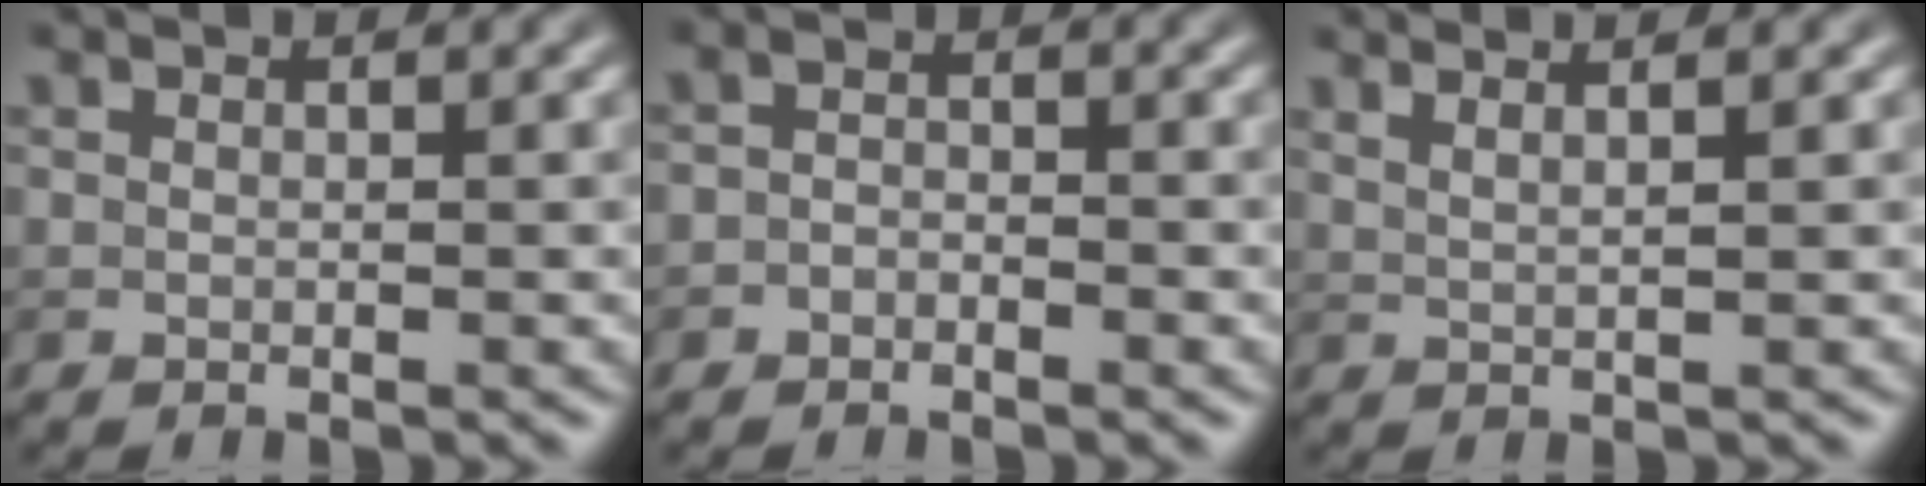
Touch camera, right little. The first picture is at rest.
{"total": 1.3, "force": [-0.8, 0.9, 0.5], "torque": [-0.009, 0.004, -0.019]}
{"total": 3.8, "force": [2.5, 1.5, 2.4], "torque": [-0.007, 0.026, 0.002]}